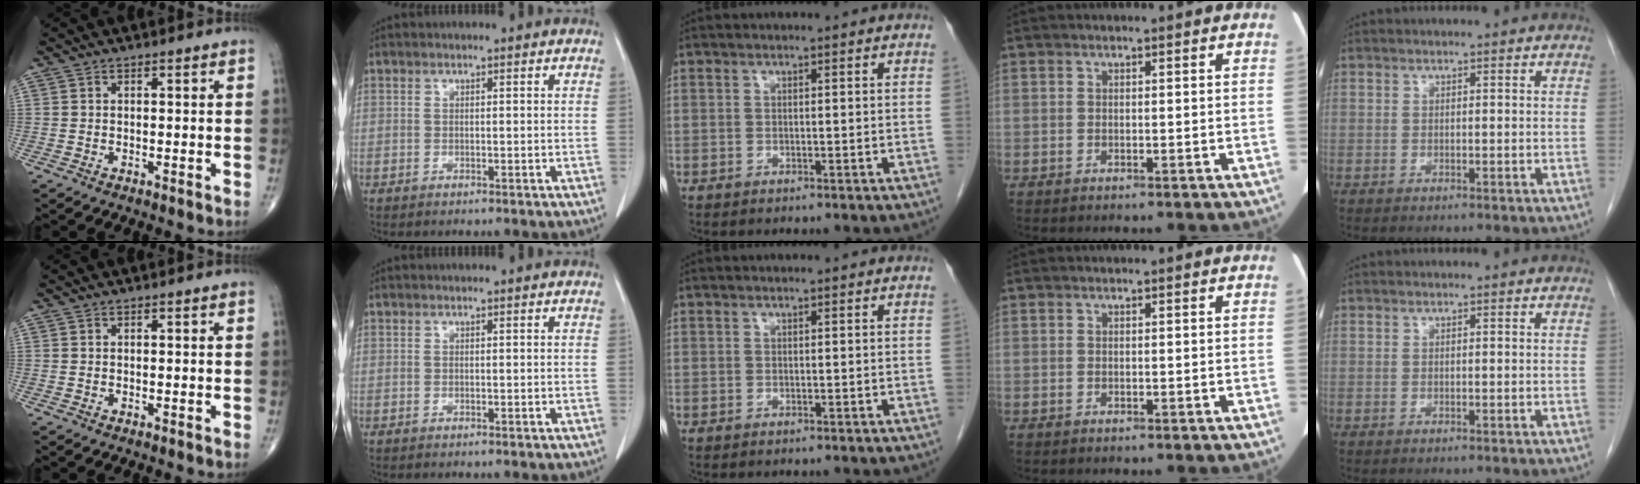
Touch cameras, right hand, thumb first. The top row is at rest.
{}